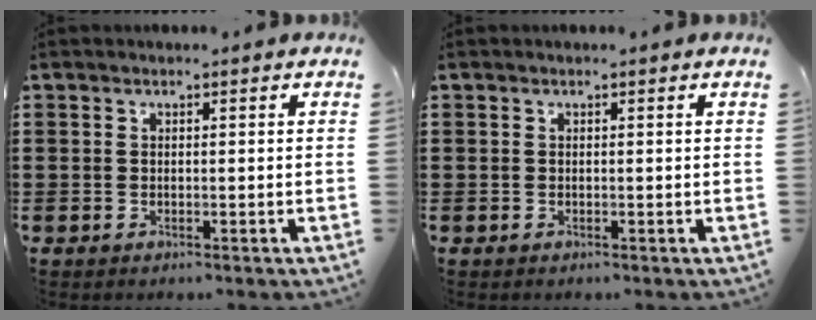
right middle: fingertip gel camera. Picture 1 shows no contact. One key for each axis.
{"total": 0.0}